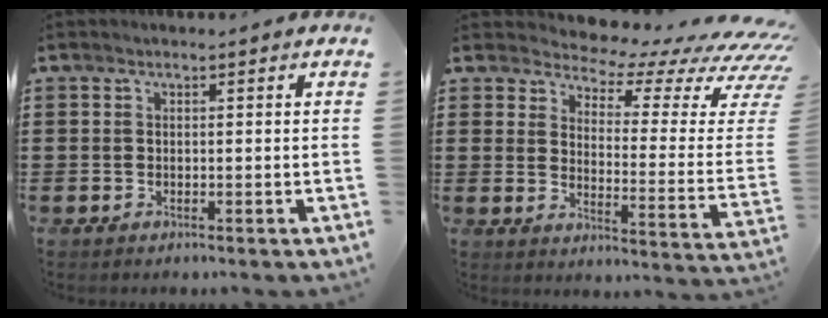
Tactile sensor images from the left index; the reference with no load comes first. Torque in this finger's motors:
{"motor_torque": [2.14, 0.00, 0.33, 0.00]}